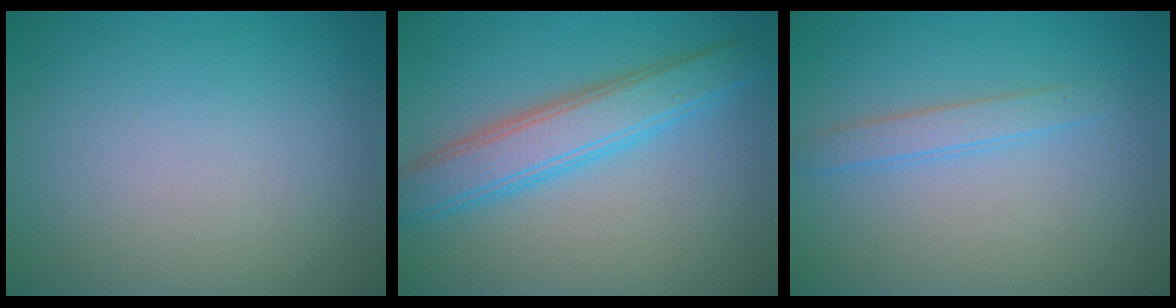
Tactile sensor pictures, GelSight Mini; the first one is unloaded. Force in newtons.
{"total": 4.9, "press": 4.9, "slide": 0.1}
{"total": 1.7, "press": 1.7, "slide": 0.0}